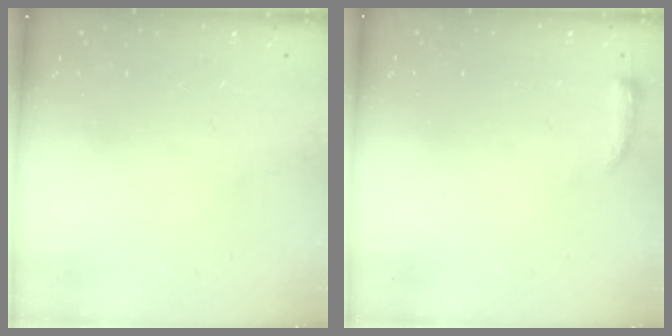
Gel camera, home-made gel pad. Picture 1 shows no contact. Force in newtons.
{"total": 3.3, "press": 3.2, "slide": 0.7}